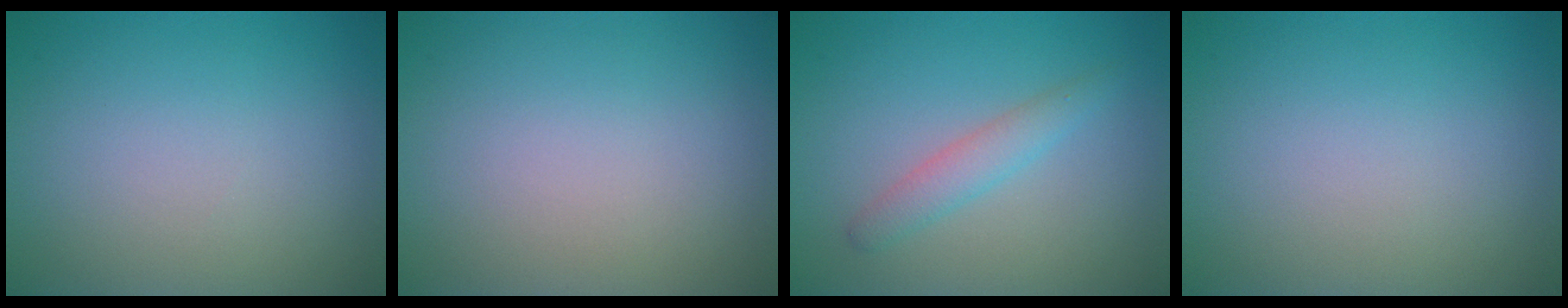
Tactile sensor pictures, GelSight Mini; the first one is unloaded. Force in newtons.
{"total": 0.0}
{"total": 2.1, "press": 2.1, "slide": 0.1}
{"total": 0.0}